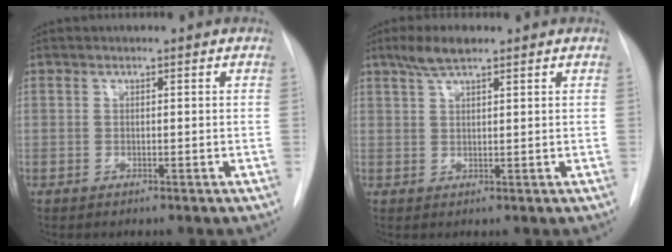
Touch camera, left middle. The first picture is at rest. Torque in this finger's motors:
{"motor_torque": [0.50, -0.47, 0.03, 0.03]}